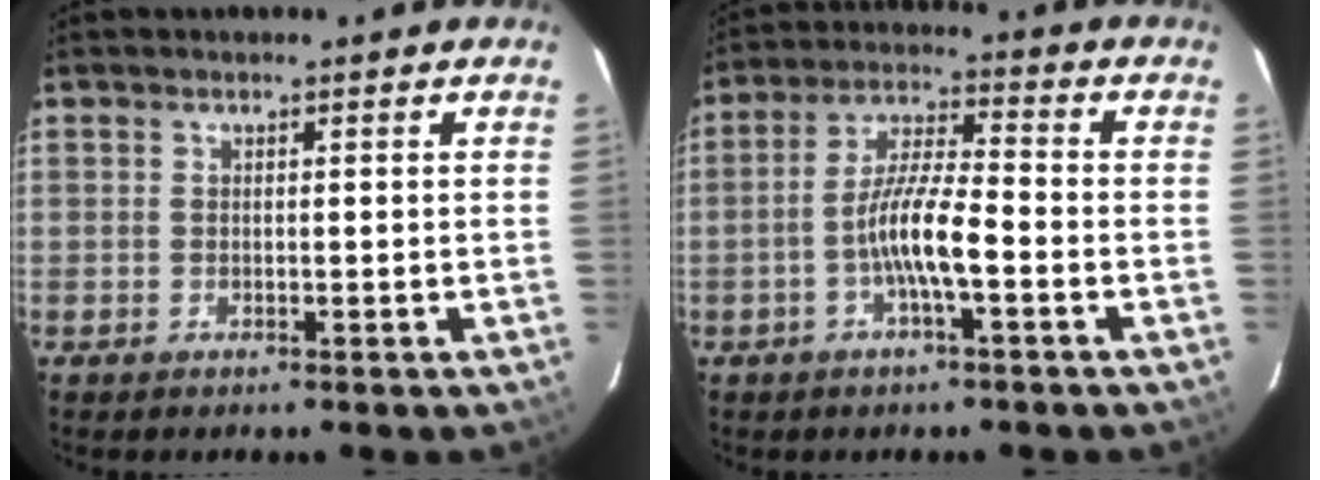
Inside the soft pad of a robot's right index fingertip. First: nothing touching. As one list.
[{"total": 8.5, "force": [-3.1, 1.2, 7.9], "torque": [-0.159, 0.006, -0.058]}]